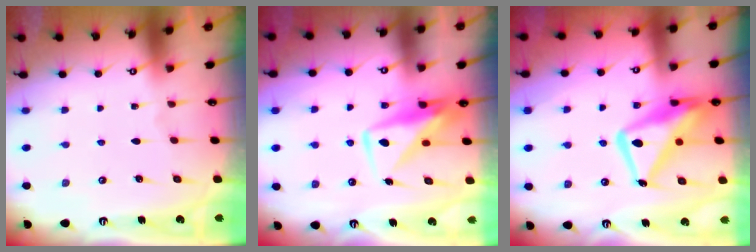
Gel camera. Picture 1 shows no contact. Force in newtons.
{"total": 9.2, "press": 9.1, "slide": 1.0}
{"total": 17.2, "press": 17.1, "slide": 1.6}